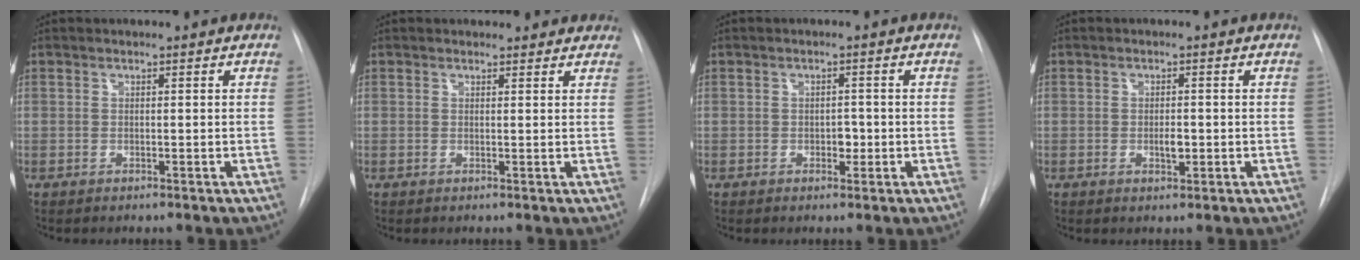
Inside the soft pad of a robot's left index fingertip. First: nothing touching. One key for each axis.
{"total": 3.9, "fx": 3.5, "fy": 1.7, "fz": 0.4, "tx": 0.008, "ty": -0.001, "tz": 0.024}
{"total": 1.9, "fx": -1.2, "fy": 1.0, "fz": 1.0, "tx": -0.012, "ty": -0.003, "tz": -0.015}
{"total": 2.0, "fx": -1.1, "fy": 0.7, "fz": 1.6, "tx": -0.027, "ty": -0.007, "tz": -0.014}